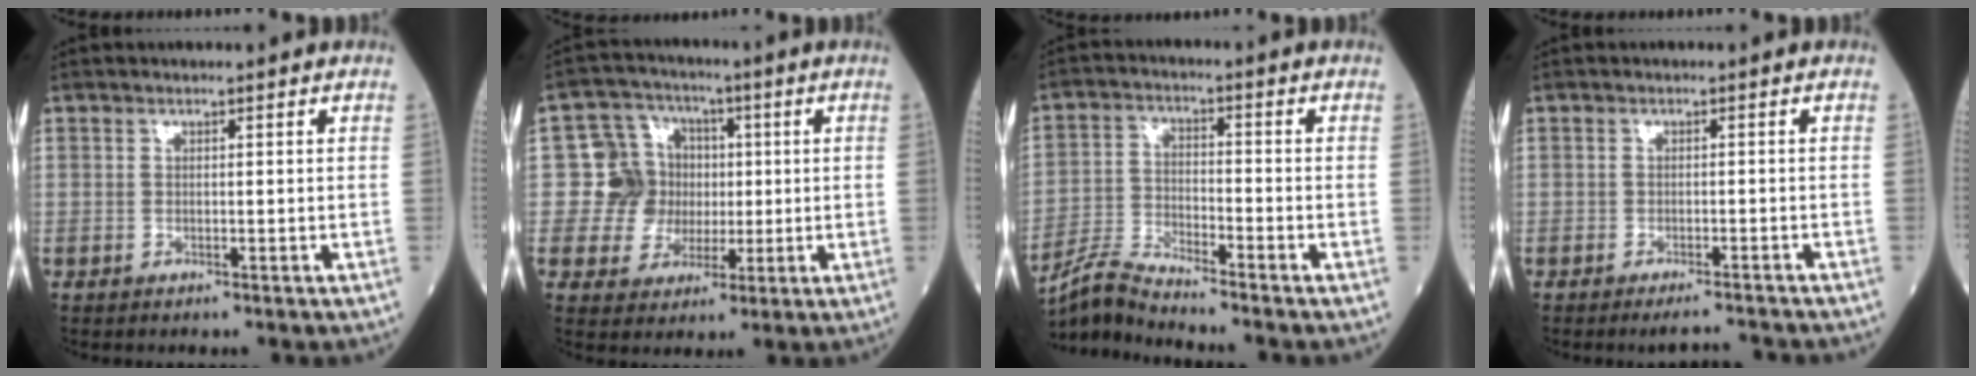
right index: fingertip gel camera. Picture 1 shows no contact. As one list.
[{"total": 8.3, "force": [0.3, 8.3, 0.9], "torque": [-0.010, 0.038, 0.008]}, {"total": 6.5, "force": [-6.3, -1.3, 0.7], "torque": [-0.026, -0.013, -0.126]}, {"total": 3.7, "force": [-3.5, -0.2, 1.0], "torque": [-0.007, -0.011, -0.052]}]